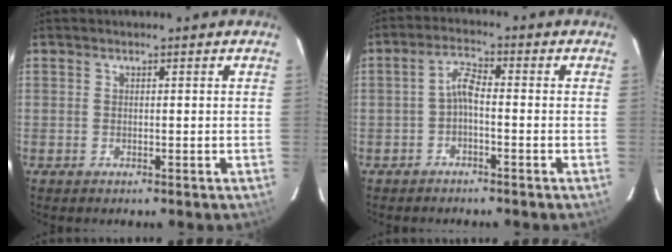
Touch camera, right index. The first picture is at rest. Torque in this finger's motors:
{"motor_torque": [0.73, -0.10, 0.40, 0.09]}